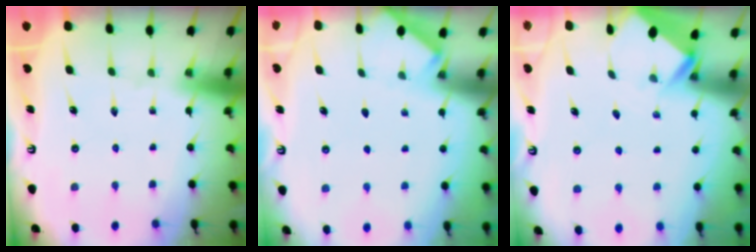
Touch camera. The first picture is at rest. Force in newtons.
{"total": 2.8, "press": 2.7, "slide": 0.4}
{"total": 2.6, "press": 2.6, "slide": 0.2}